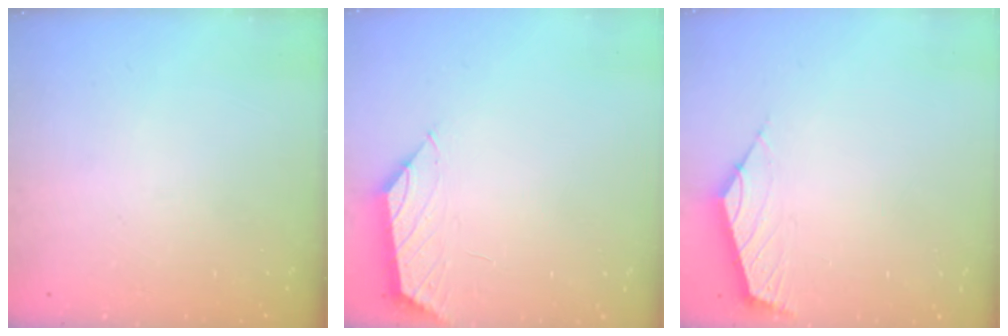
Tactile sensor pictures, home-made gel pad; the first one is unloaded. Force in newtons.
{"total": 1.3, "press": 1.2, "slide": 0.4}
{"total": 2.6, "press": 2.5, "slide": 0.6}